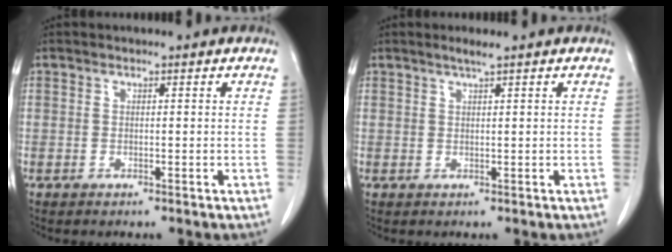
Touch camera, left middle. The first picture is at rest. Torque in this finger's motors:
{"motor_torque": [0.18, -0.17, -0.01, 0.01]}